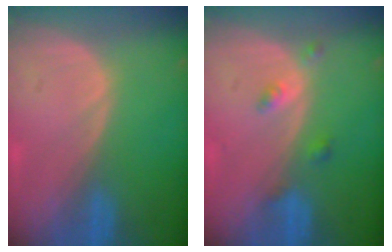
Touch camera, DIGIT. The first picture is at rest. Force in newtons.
{"total": 2.5, "press": 2.5, "slide": 0.2}